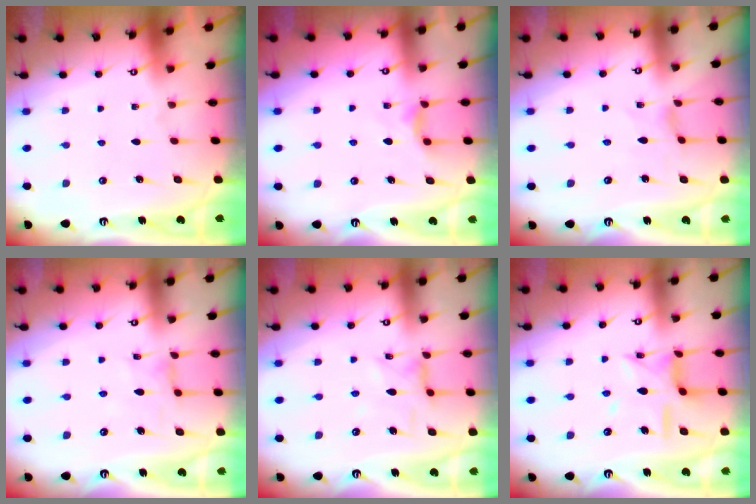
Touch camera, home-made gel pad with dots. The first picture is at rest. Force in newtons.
{"total": 4.8, "press": 4.7, "slide": 0.7}
{"total": 0.6, "press": 0.6, "slide": 0.2}
{"total": 1.7, "press": 1.7, "slide": 0.3}
{"total": 1.8, "press": 1.8, "slide": 0.3}
{"total": 11.0, "press": 10.9, "slide": 0.8}